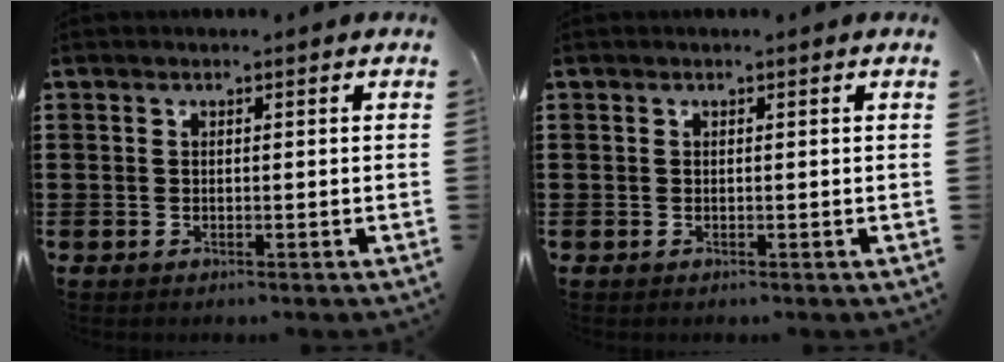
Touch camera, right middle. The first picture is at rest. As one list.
[{"total": 0.0}]